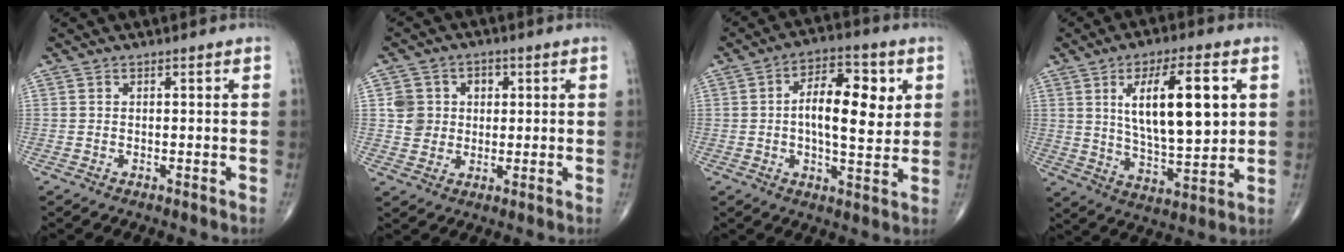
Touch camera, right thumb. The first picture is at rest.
{"total": 6.9, "force": [1.2, 6.4, 2.2], "torque": [-0.003, 0.005, 0.020]}
{"total": 13.0, "force": [2.3, 5.9, 11.4], "torque": [-0.157, -0.001, 0.031]}
{"total": 17.3, "force": [4.6, 6.3, 15.4], "torque": [-0.240, -0.019, 0.082]}